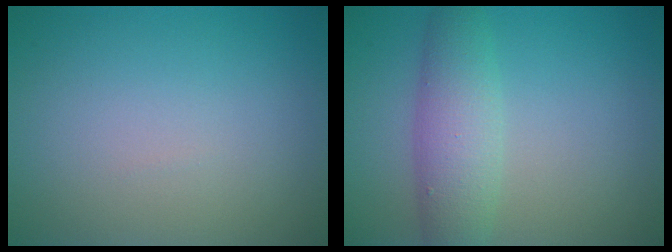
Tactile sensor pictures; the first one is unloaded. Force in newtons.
{"total": 4.3, "press": 4.3, "slide": 0.1}